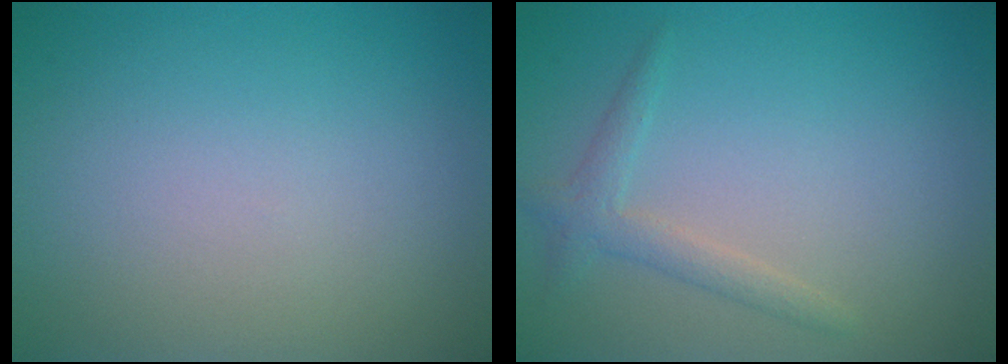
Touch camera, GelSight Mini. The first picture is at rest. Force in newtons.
{"total": 1.8, "press": 1.8, "slide": 0.1}